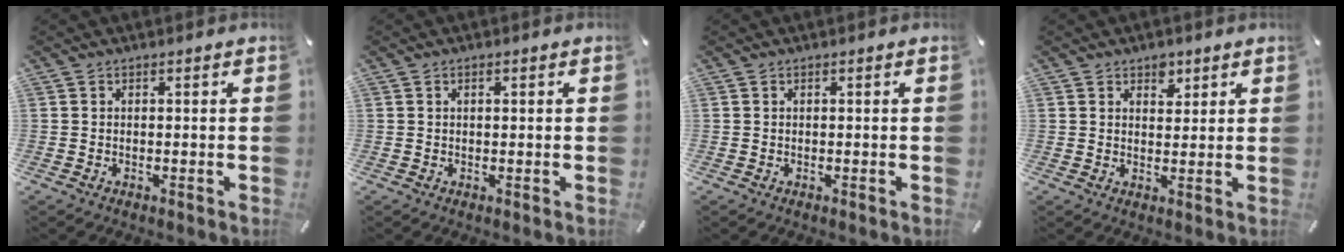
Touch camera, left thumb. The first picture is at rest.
{"total": 0.7, "force": [0.3, 0.3, 0.6], "torque": [-0.011, 0.003, 0.004]}
{"total": 0.0}
{"total": 3.3, "force": [2.0, 2.2, 1.2], "torque": [0.006, -0.011, 0.032]}